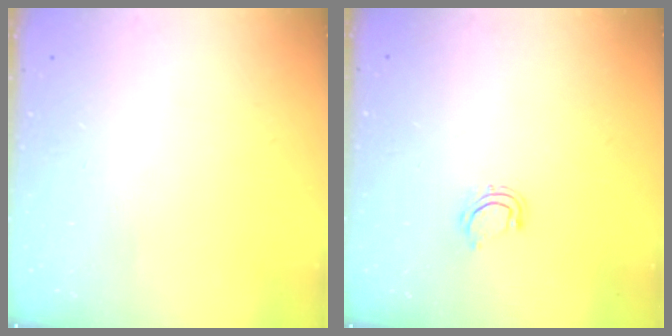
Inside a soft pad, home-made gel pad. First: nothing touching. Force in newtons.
{"total": 5.0, "press": 4.8, "slide": 1.2}